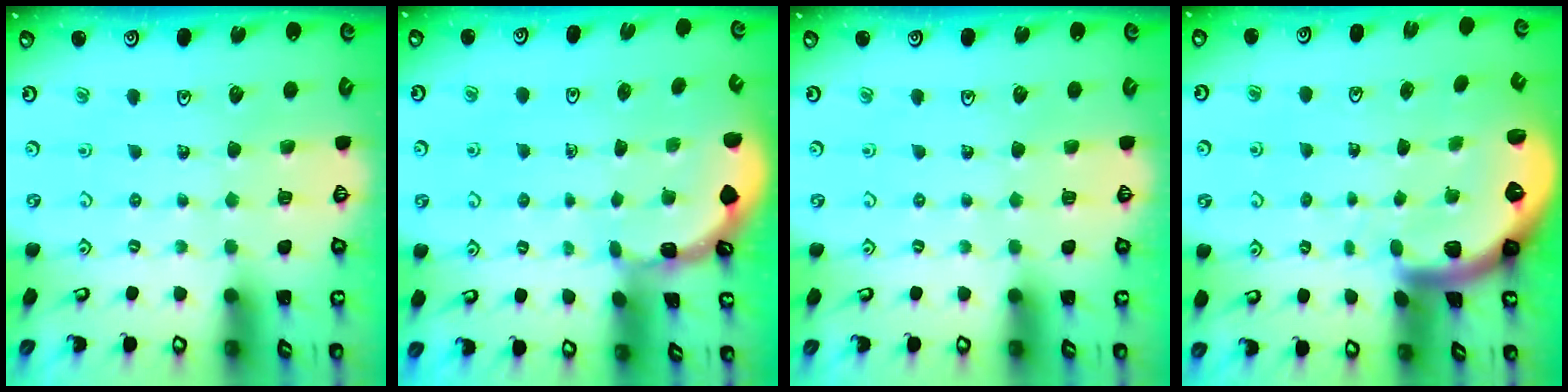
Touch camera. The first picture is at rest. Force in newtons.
{"total": 1.2, "press": 1.1, "slide": 0.2}
{"total": 0.0}
{"total": 2.8, "press": 2.7, "slide": 0.6}